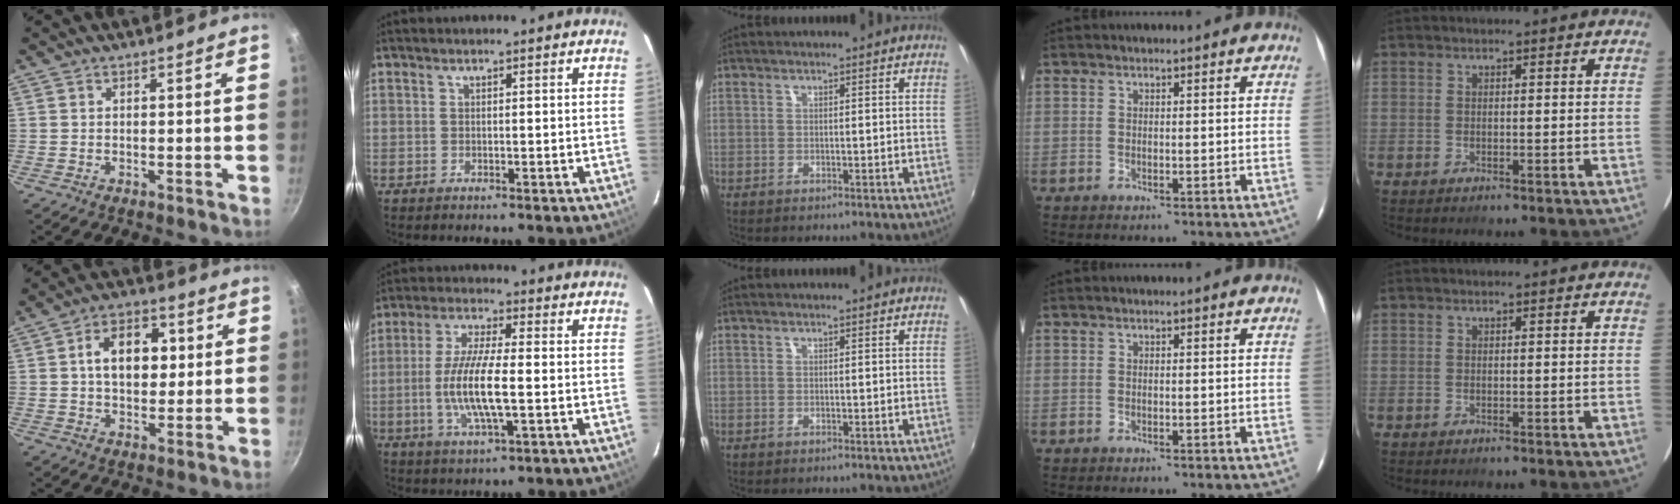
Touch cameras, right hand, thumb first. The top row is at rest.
{"thumb": {"total": 10.9, "force": [1.7, 7.4, 7.8], "torque": [-0.089, 0.010, 0.018]}, "index": {"total": 11.2, "force": [-1.8, 2.4, 10.7], "torque": [-0.214, -0.007, -0.037]}}